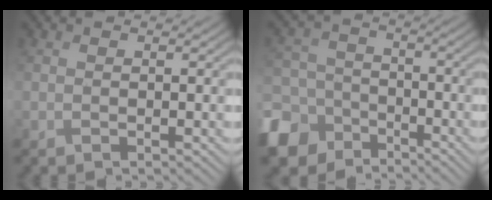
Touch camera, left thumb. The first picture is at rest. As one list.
[{"total": 10.4, "force": [-6.3, 7.4, 3.7], "torque": [-0.122, -0.030, -0.123]}]